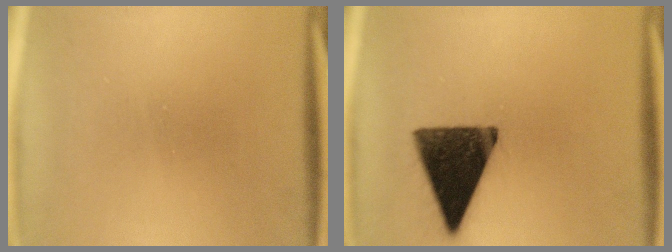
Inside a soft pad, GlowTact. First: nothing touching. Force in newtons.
{"total": 14.4}